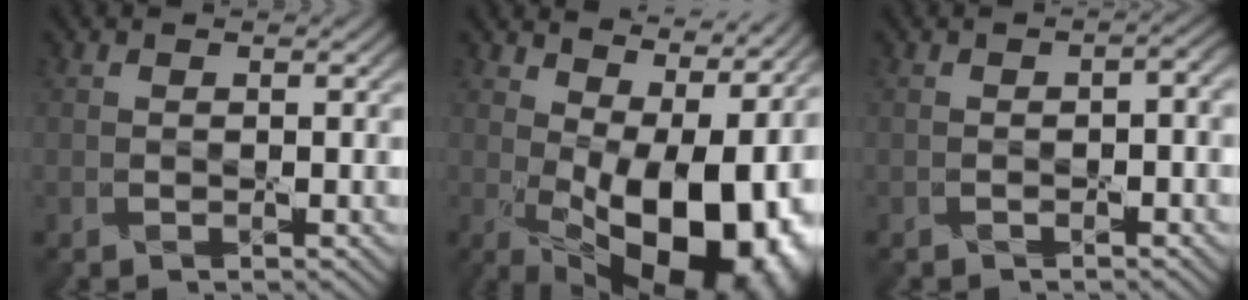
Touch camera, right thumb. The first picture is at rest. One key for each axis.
{"total": 18.3, "fx": 0.7, "fy": 9.7, "fz": 15.5, "tx": -0.180, "ty": -0.012, "tz": 0.035}
{"total": 2.3, "fx": -0.7, "fy": 0.8, "fz": 2.1, "tx": -0.035, "ty": -0.005, "tz": -0.010}